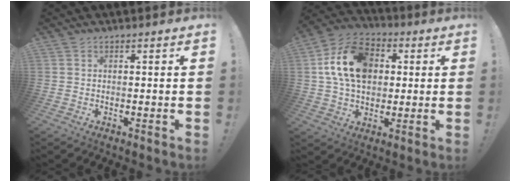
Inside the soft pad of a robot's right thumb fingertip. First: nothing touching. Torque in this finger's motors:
{"motor_torque": [1.37, 1.86, 1.40, 0.30, 0.10]}